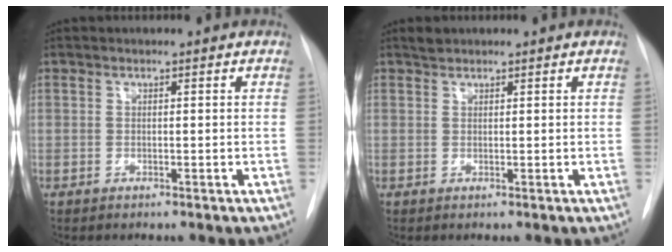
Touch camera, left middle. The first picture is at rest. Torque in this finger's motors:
{"motor_torque": [0.14, -0.12, 0.05, 0.00]}